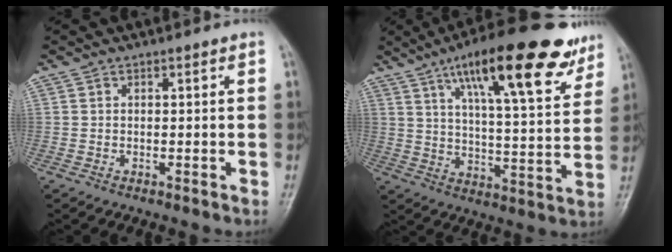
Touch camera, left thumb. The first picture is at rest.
{"total": 22.1, "force": [13.1, 5.9, 16.8], "torque": [-0.228, -0.037, 0.201]}